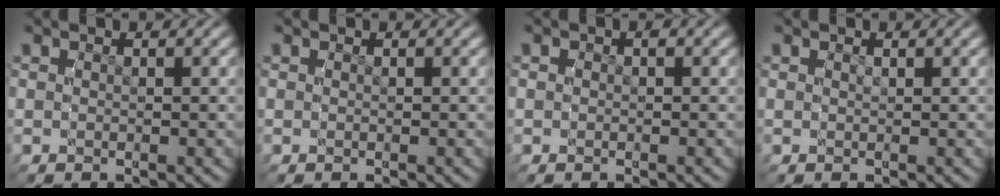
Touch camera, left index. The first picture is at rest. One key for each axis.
{"total": 0.0}
{"total": 0.8, "fx": -0.1, "fy": 0.8, "fz": 0.2, "tx": -0.006, "ty": -0.005, "tz": -0.002}
{"total": 0.0}